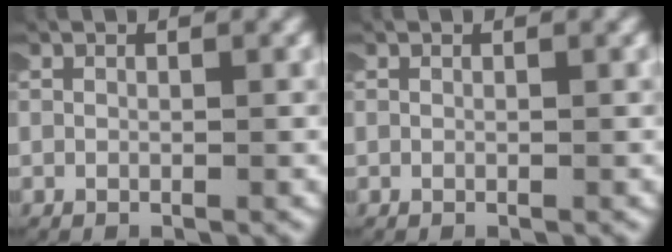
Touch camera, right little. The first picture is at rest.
{"total": 0.0}